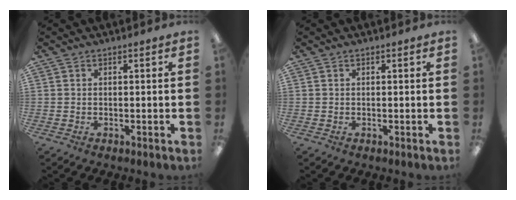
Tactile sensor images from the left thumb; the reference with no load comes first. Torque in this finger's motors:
{"motor_torque": [0.01, 0.00, -0.02, 0.02, 0.00]}